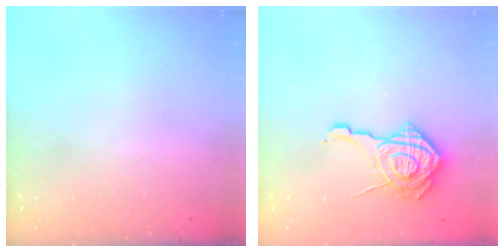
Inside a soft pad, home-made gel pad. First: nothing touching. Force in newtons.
{"total": 18.4, "press": 18.3, "slide": 1.1}